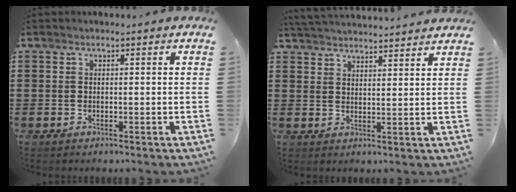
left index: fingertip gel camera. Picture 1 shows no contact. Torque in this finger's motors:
{"motor_torque": [2.14, 0.00, 0.13, 0.07]}